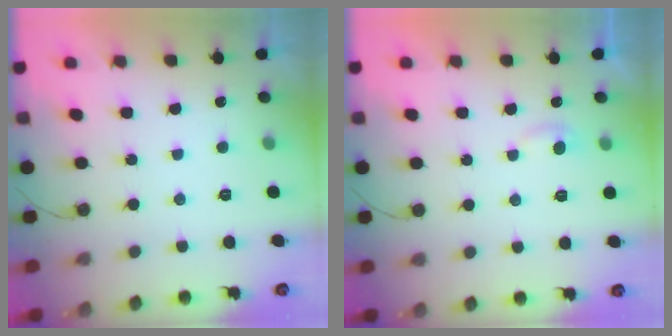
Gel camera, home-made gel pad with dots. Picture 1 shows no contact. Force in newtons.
{"total": 2.8, "press": 2.8, "slide": 0.4}